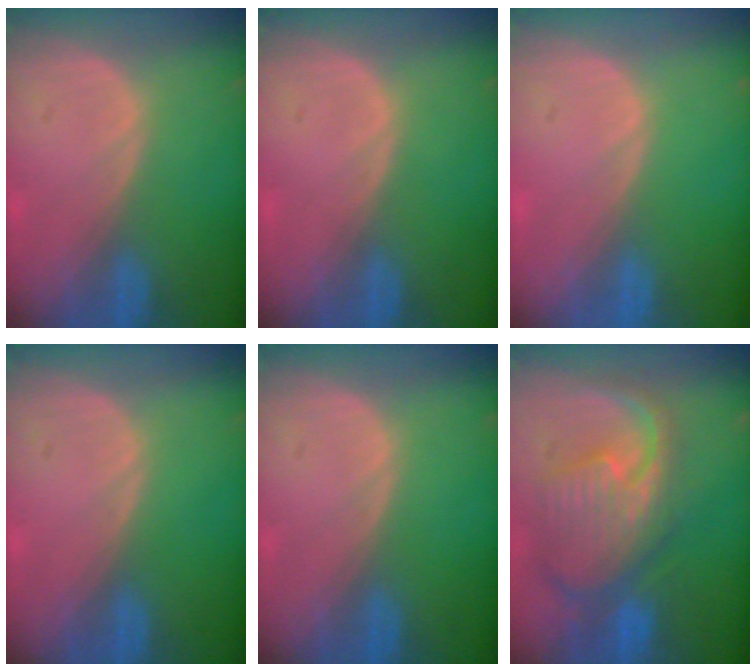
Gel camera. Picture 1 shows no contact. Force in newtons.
{"total": 0.0}
{"total": 0.0}
{"total": 0.0}
{"total": 0.0}
{"total": 11.9, "press": 10.4, "slide": 5.9}